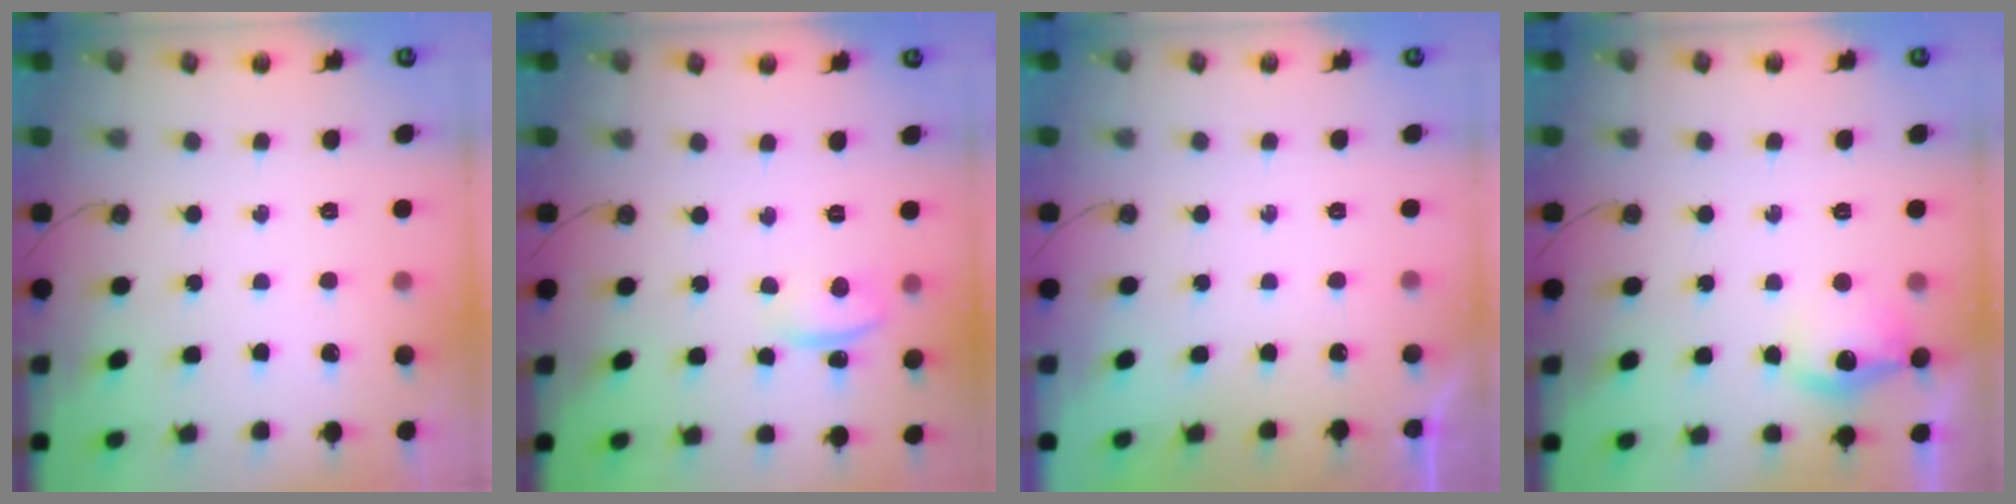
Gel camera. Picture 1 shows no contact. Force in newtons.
{"total": 8.6, "press": 2.0, "slide": 8.3}
{"total": 0.0}
{"total": 12.1, "press": 12.0, "slide": 0.9}